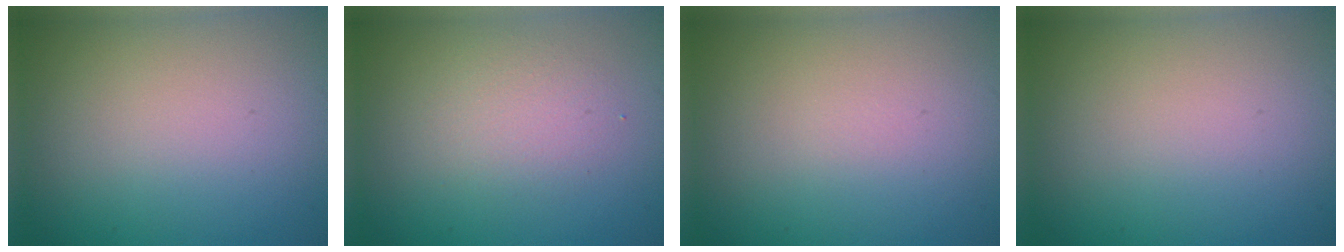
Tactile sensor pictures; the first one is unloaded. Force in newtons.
{"total": 2.1, "press": 2.1, "slide": 0.0}
{"total": 0.0}
{"total": 0.0}